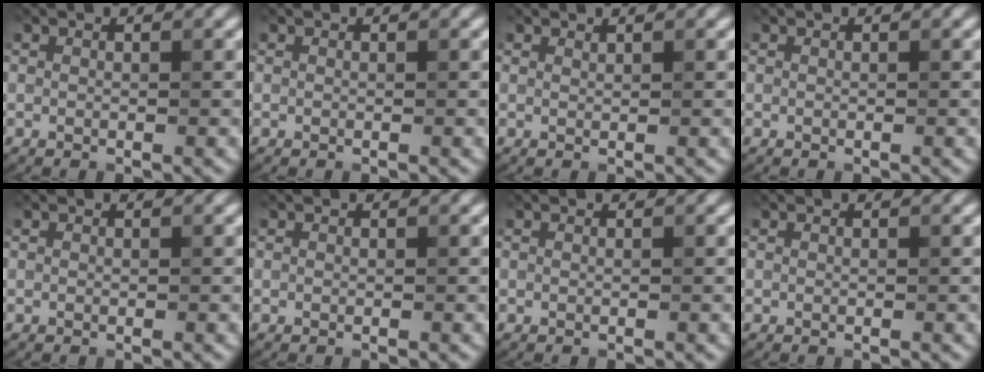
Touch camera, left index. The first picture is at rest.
{"total": 0.0}
{"total": 0.0}
{"total": 0.0}
{"total": 0.0}
{"total": 0.0}
{"total": 0.0}
{"total": 0.0}